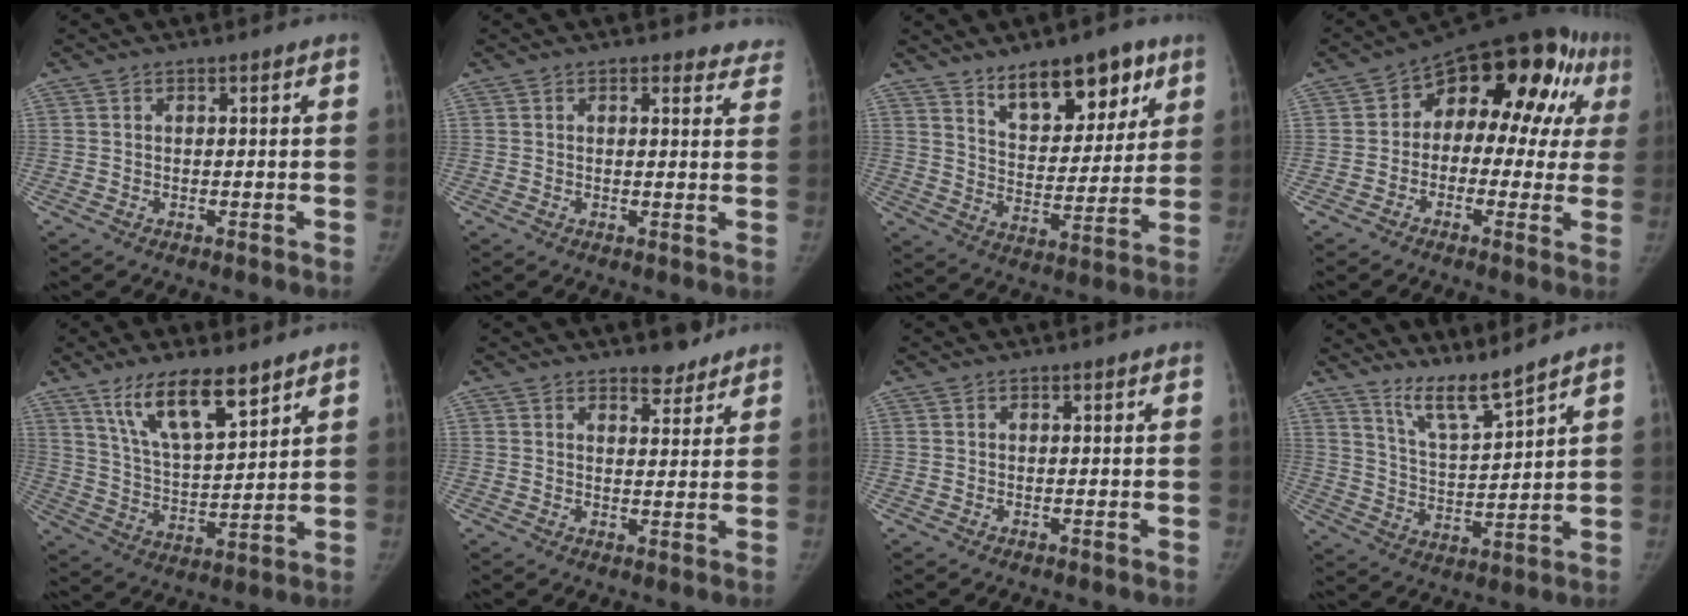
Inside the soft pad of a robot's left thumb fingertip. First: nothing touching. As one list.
[{"total": 4.9, "force": [4.4, 2.0, 0.8], "torque": [0.026, -0.021, 0.033]}, {"total": 15.0, "force": [9.4, 7.2, 9.3], "torque": [-0.085, -0.054, 0.155]}, {"total": 19.6, "force": [4.4, 11.6, 15.2], "torque": [-0.142, 0.041, 0.046]}, {"total": 13.4, "force": [8.9, 4.1, 9.1], "torque": [-0.139, -0.049, 0.173]}, {"total": 4.2, "force": [3.5, 1.8, 1.5], "torque": [-0.001, -0.025, 0.052]}, {"total": 0.0}, {"total": 8.0, "force": [7.0, -0.1, 3.8], "torque": [-0.070, -0.064, 0.139]}]